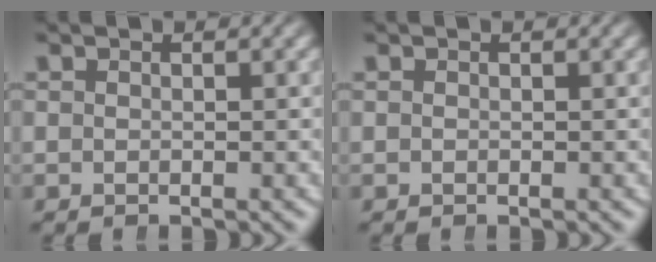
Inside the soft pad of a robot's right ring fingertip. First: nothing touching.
{"total": 0.0}